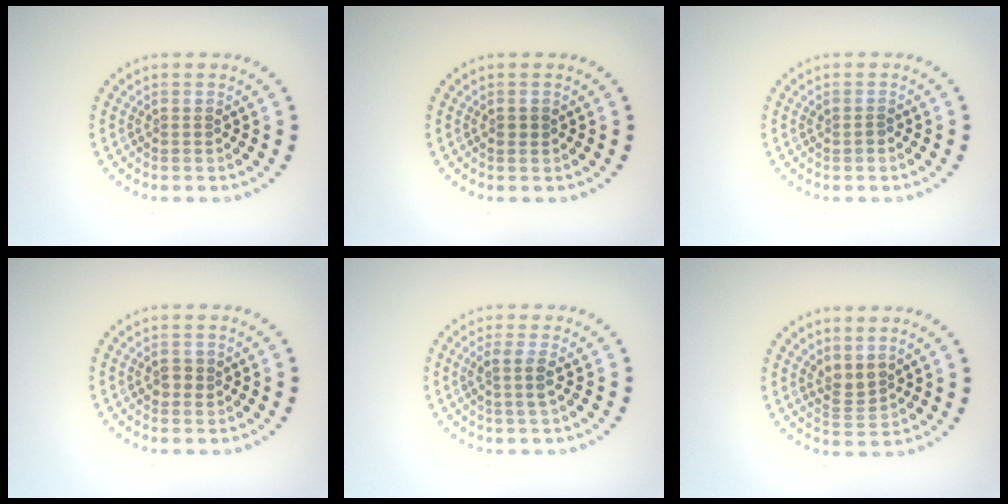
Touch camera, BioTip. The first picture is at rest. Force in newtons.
{"total": 0.8, "press": 0.8, "slide": 0.3}
{"total": 0.7, "press": 0.7, "slide": 0.2}
{"total": 1.2, "press": 1.2, "slide": 0.2}
{"total": 1.8, "press": 1.4, "slide": 1.1}
{"total": 1.9, "press": 1.6, "slide": 1.1}